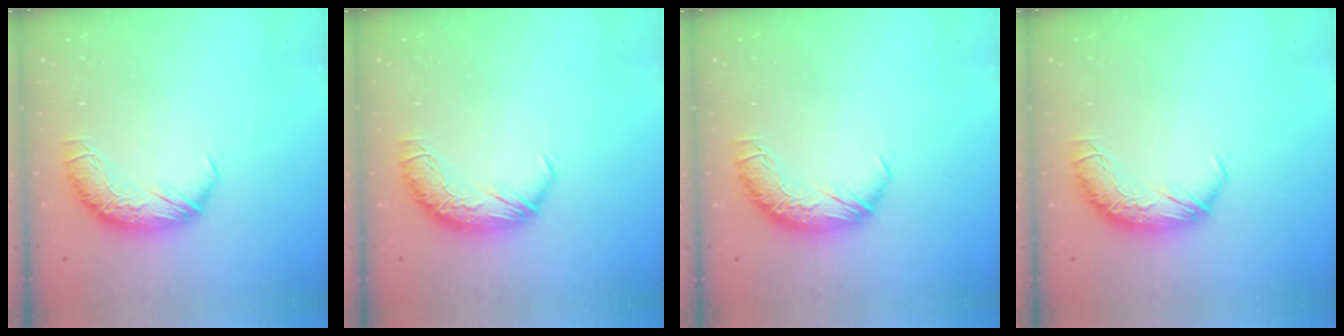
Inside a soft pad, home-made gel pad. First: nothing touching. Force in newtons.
{"total": 0.0}
{"total": 0.0}
{"total": 0.0}